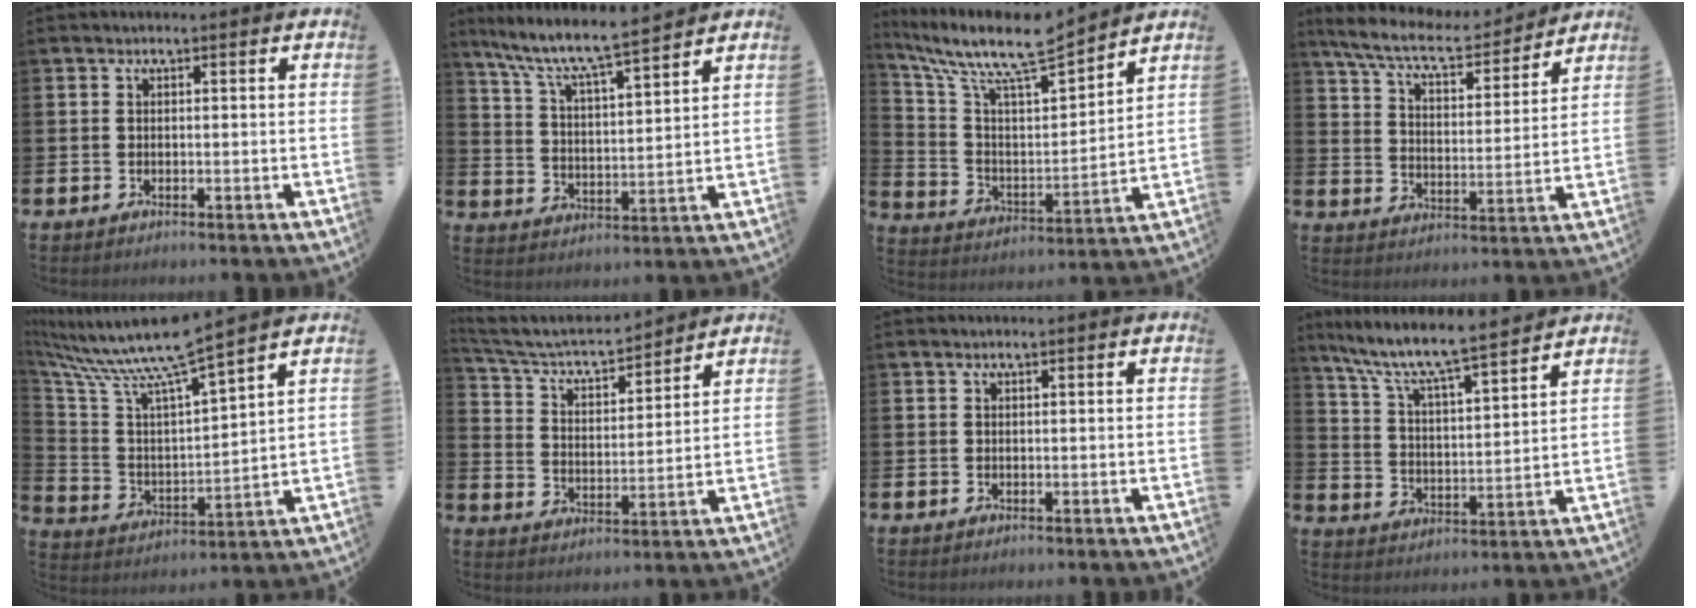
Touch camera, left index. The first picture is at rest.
{"total": 7.9, "force": [7.3, 0.2, 3.0], "torque": [-0.089, -0.053, 0.123]}
{"total": 10.6, "force": [9.3, 1.9, 4.7], "torque": [-0.128, -0.067, 0.155]}
{"total": 11.3, "force": [9.3, 3.9, 5.2], "torque": [-0.125, -0.057, 0.156]}
{"total": 10.2, "force": [9.1, 0.0, 4.7], "torque": [-0.136, -0.070, 0.146]}
{"total": 5.9, "force": [5.4, 1.5, 1.8], "torque": [-0.070, -0.041, 0.087]}
{"total": 0.0}
{"total": 8.1, "force": [7.6, 0.3, 2.9], "torque": [-0.093, -0.057, 0.125]}